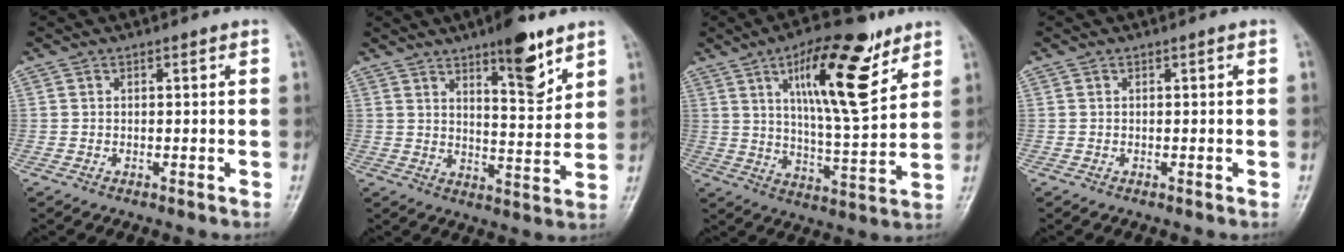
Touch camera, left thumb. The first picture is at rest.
{"total": 10.6, "force": [6.8, 3.1, 7.5], "torque": [-0.090, -0.046, 0.104]}
{"total": 17.8, "force": [9.1, 5.4, 14.3], "torque": [-0.202, -0.044, 0.148]}
{"total": 0.0}